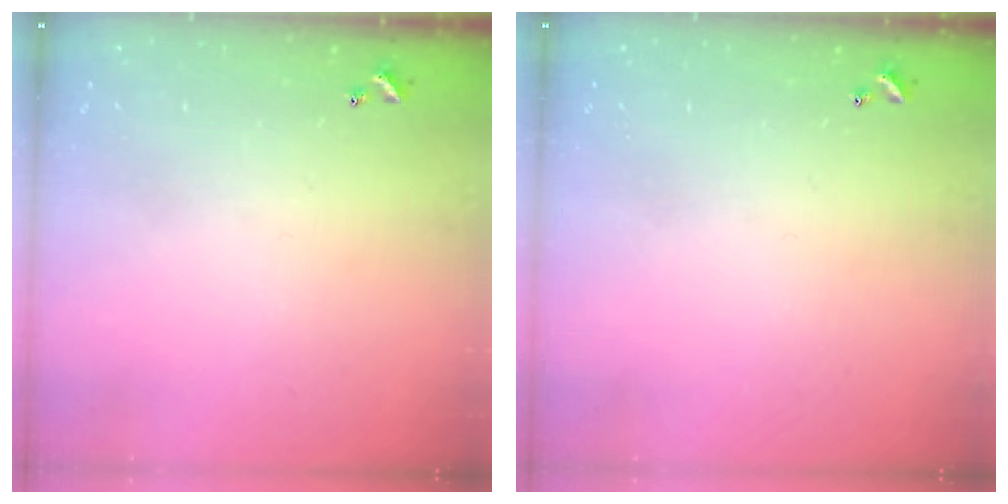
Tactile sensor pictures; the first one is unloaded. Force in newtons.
{"total": 0.0}